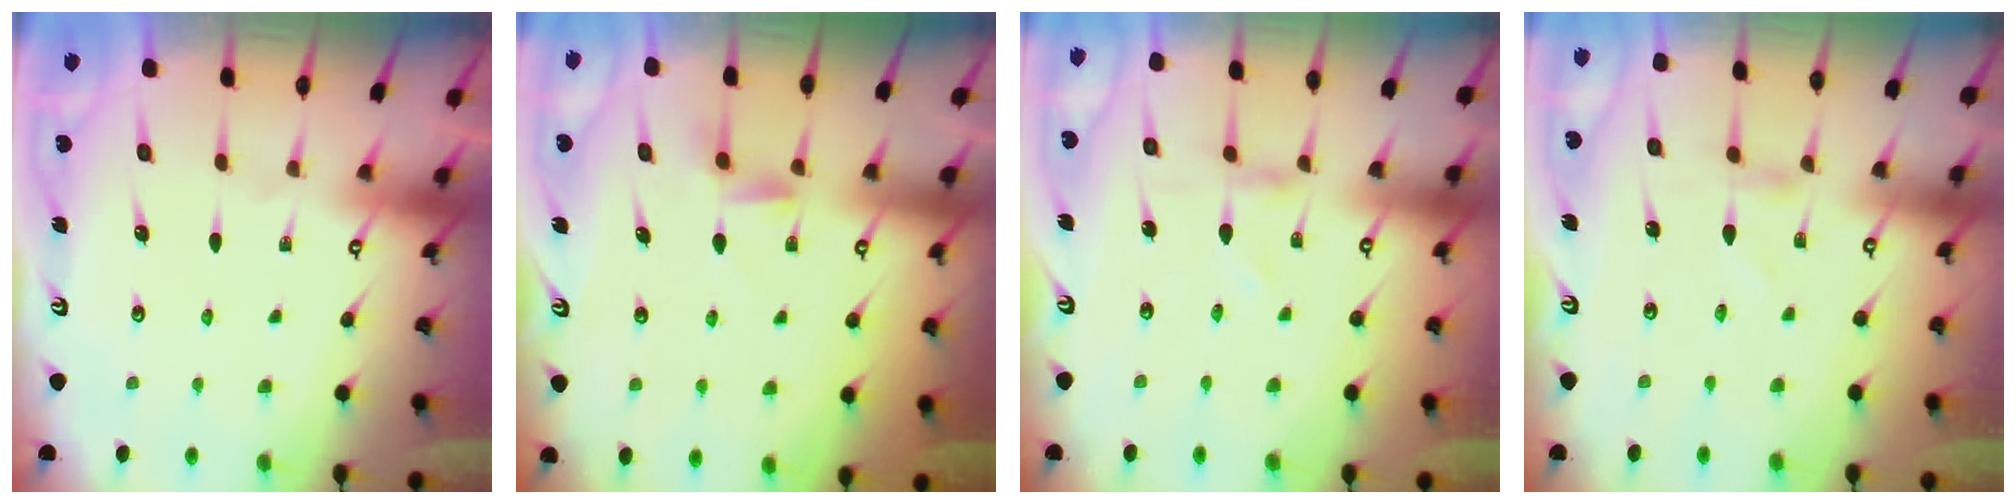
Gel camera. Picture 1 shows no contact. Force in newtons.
{"total": 4.0, "press": 3.9, "slide": 0.5}
{"total": 0.7, "press": 0.7, "slide": 0.1}
{"total": 0.0}